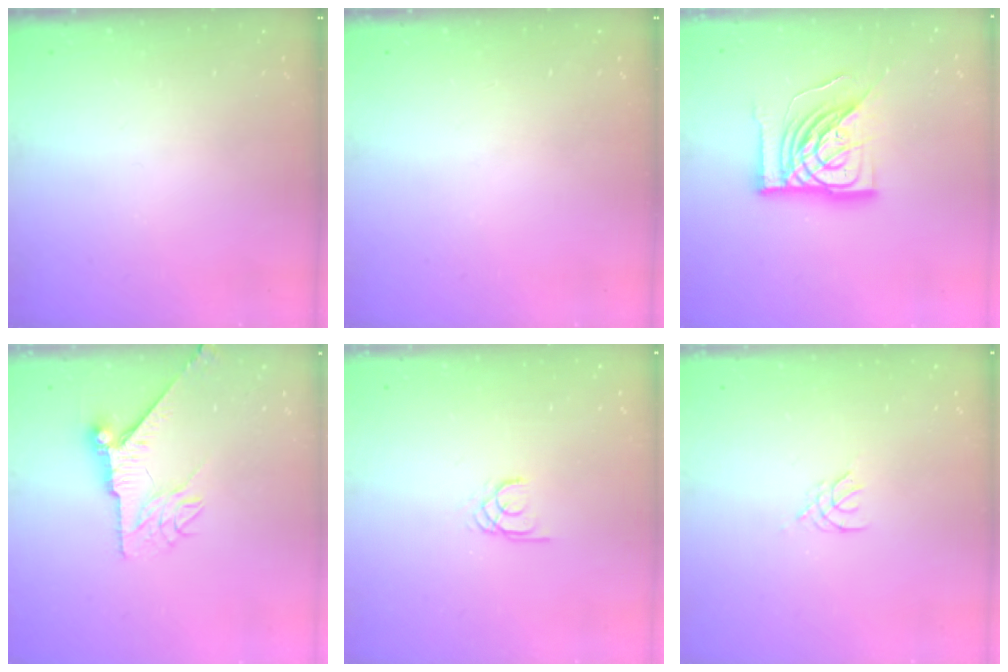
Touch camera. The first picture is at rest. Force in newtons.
{"total": 0.0}
{"total": 18.1, "press": 18.0, "slide": 2.4}
{"total": 8.2, "press": 8.1, "slide": 0.7}
{"total": 1.5, "press": 1.5, "slide": 0.1}
{"total": 2.0, "press": 1.9, "slide": 0.4}